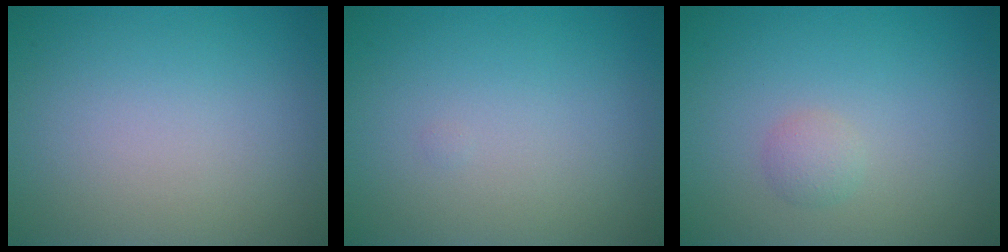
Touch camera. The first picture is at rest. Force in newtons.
{"total": 0.0}
{"total": 1.2, "press": 1.2, "slide": 0.1}